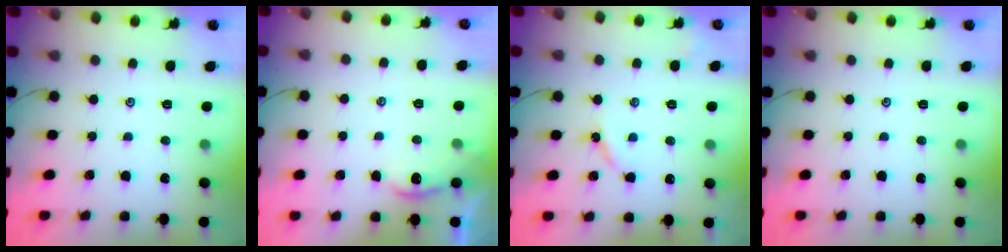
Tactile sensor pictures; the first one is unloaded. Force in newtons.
{"total": 2.0, "press": 2.0, "slide": 0.1}
{"total": 4.4, "press": 4.4, "slide": 0.4}
{"total": 0.0}